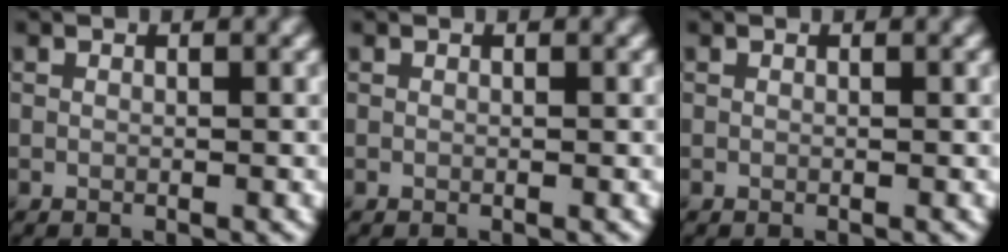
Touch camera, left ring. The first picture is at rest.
{"total": 0.0}
{"total": 0.0}